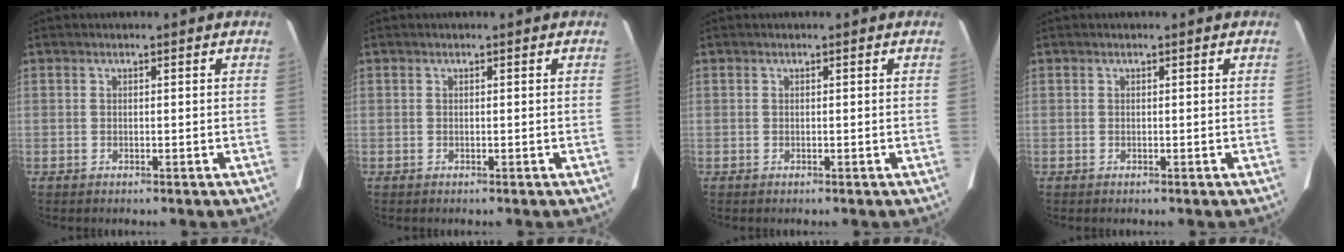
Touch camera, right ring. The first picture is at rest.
{"total": 0.0}
{"total": 0.0}
{"total": 0.0}